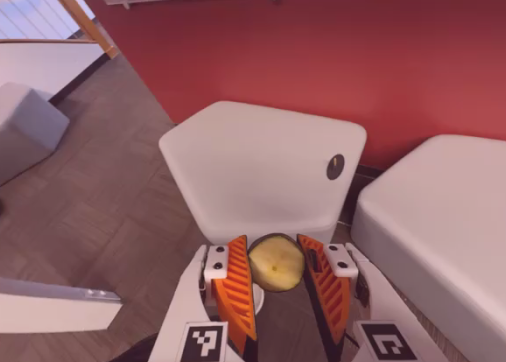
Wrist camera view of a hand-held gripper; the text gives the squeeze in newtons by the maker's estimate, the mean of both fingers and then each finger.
{"total": 11.5, "left": 11.6, "right": 11.5}